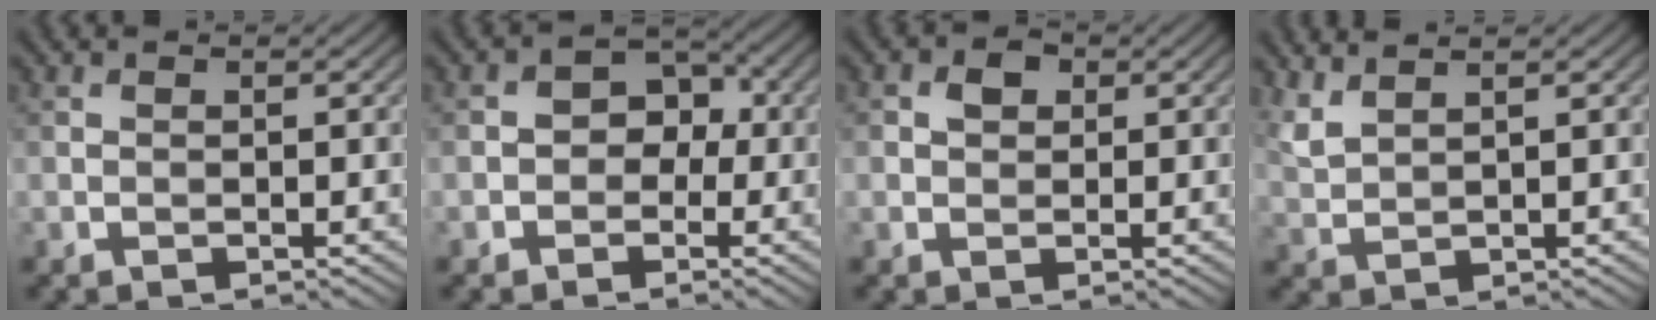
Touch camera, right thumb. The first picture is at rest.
{"total": 4.1, "force": [-0.6, 3.4, 2.1], "torque": [-0.009, 0.008, -0.024]}
{"total": 2.0, "force": [0.7, 1.5, 1.1], "torque": [-0.024, 0.004, 0.008]}
{"total": 3.2, "force": [2.7, 0.6, 1.7], "torque": [-0.043, 0.006, 0.063]}